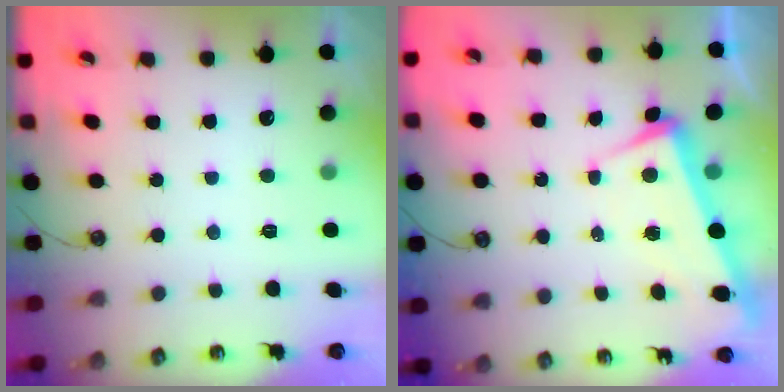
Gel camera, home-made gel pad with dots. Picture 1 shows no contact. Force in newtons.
{"total": 3.8, "press": 3.5, "slide": 1.5}